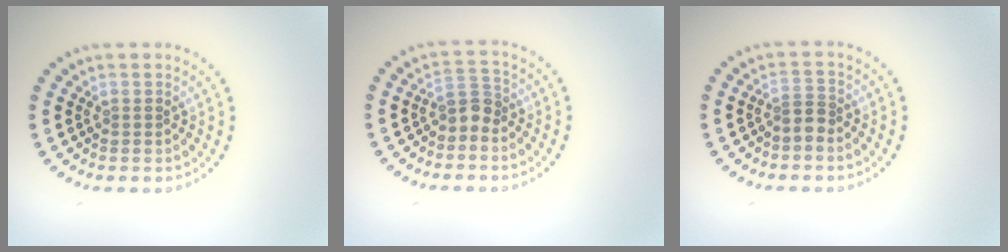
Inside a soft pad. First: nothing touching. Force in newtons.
{"total": 2.2, "press": 1.7, "slide": 1.4}
{"total": 1.5, "press": 1.1, "slide": 1.0}